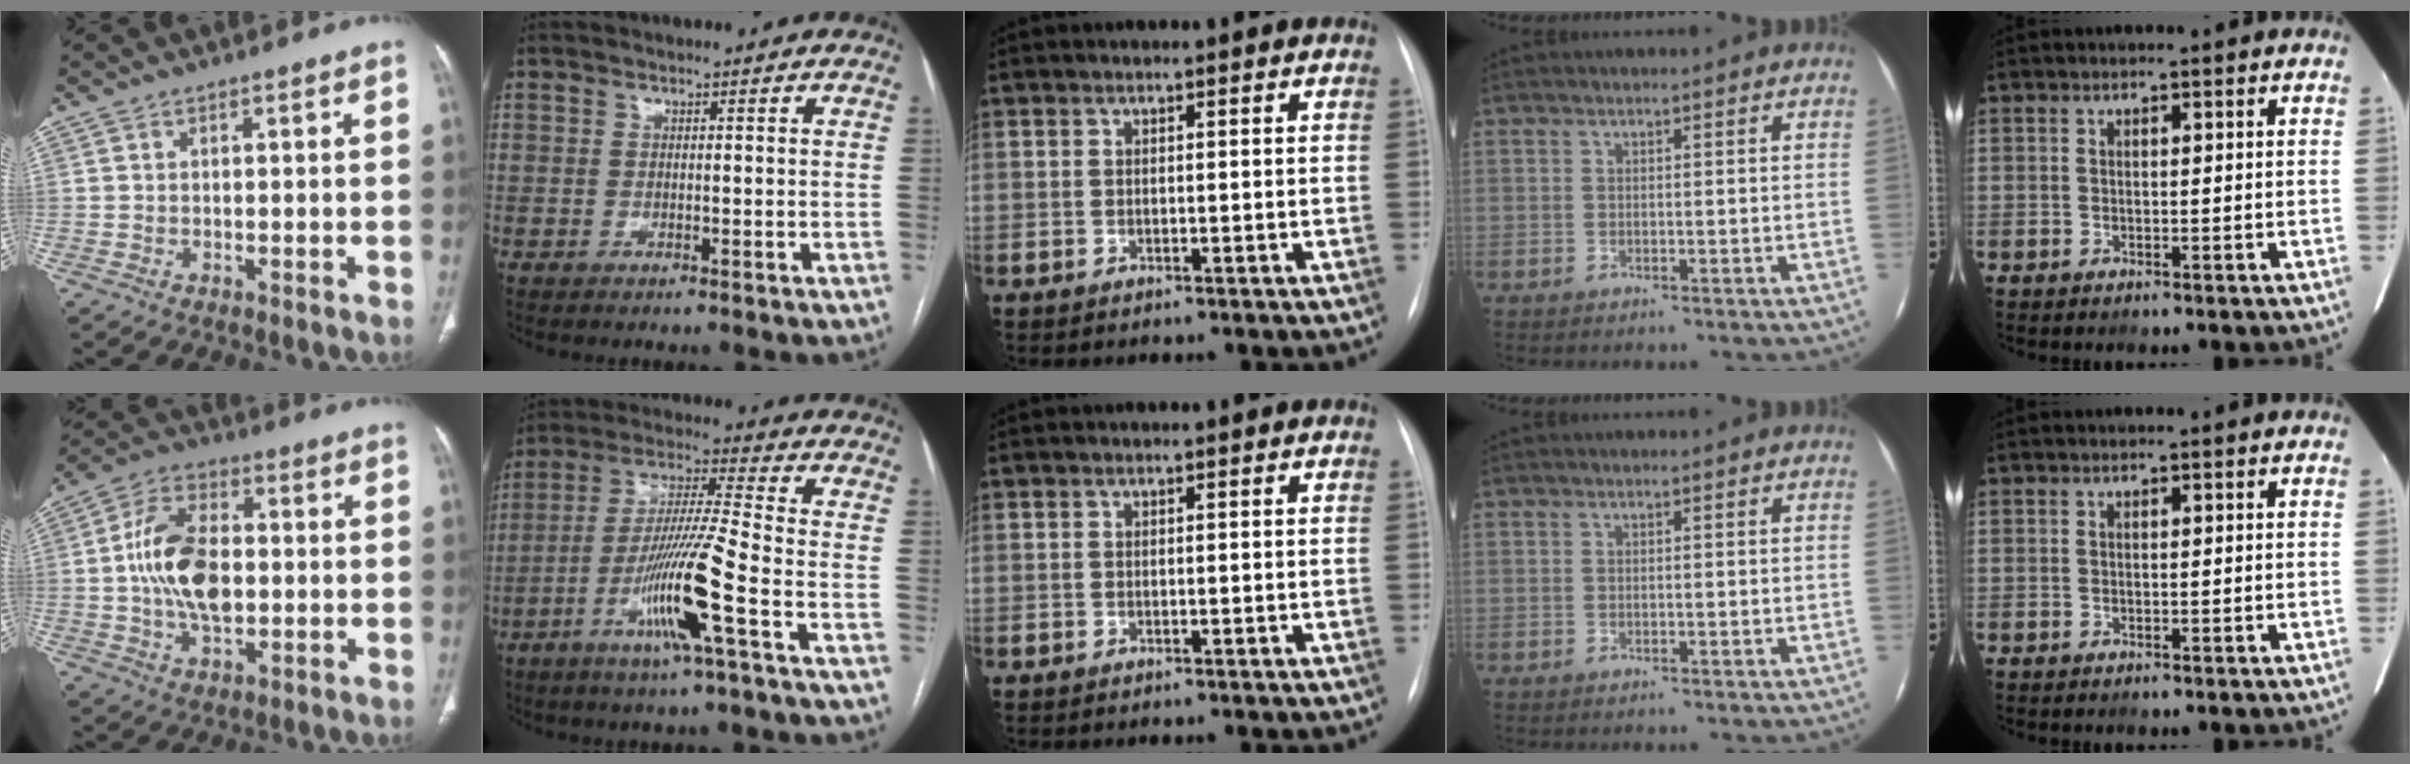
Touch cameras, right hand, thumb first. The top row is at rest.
{"thumb": {"total": 14.1, "force": [-0.2, 8.2, 11.4], "torque": [-0.203, 0.016, -0.005]}, "index": {"total": 12.8, "force": [-5.3, -1.3, 11.6], "torque": [-0.230, -0.011, -0.103]}}